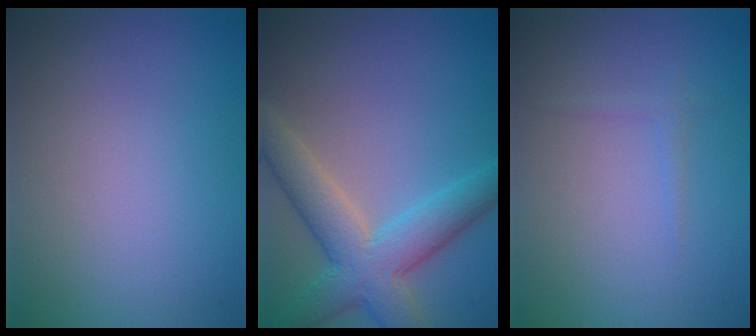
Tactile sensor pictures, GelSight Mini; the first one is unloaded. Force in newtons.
{"total": 6.6, "press": 6.6, "slide": 0.6}
{"total": 0.9, "press": 0.8, "slide": 0.1}